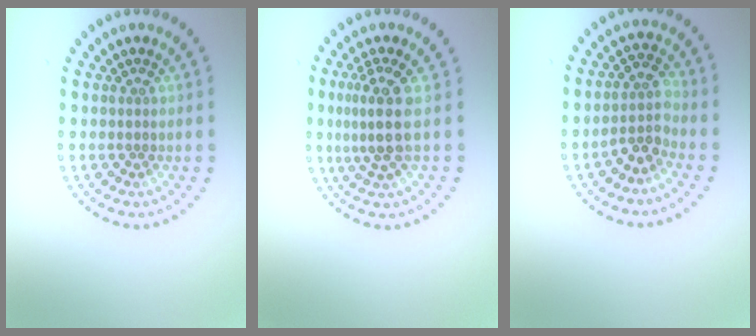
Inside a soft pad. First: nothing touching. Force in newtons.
{"total": 3.3, "press": 2.7, "slide": 1.9}
{"total": 2.6, "press": 2.1, "slide": 1.6}